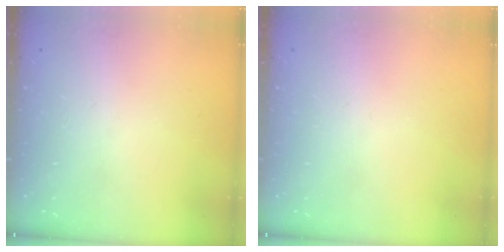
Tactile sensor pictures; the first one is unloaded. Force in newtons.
{"total": 0.0}